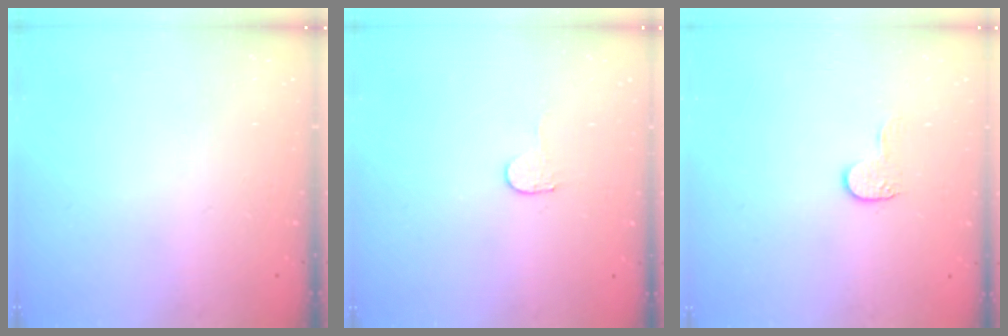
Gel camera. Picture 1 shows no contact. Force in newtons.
{"total": 2.3, "press": 2.3, "slide": 0.2}
{"total": 4.2, "press": 4.2, "slide": 0.3}